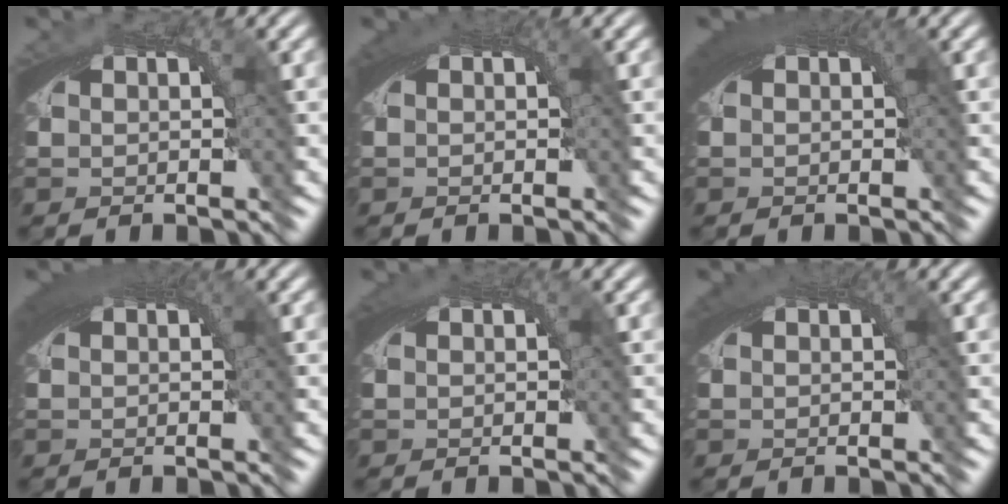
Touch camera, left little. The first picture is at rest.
{"total": 1.6, "force": [0.6, 0.2, 1.5], "torque": [-0.018, 0.003, 0.009]}
{"total": 3.2, "force": [1.1, 0.9, 2.9], "torque": [-0.031, 0.010, 0.013]}
{"total": 2.9, "force": [1.1, 0.8, 2.6], "torque": [-0.028, 0.009, 0.013]}
{"total": 1.3, "force": [0.4, 0.1, 1.2], "torque": [-0.016, 0.002, 0.007]}
{"total": 1.6, "force": [0.7, 0.3, 1.5], "torque": [-0.016, 0.004, 0.010]}